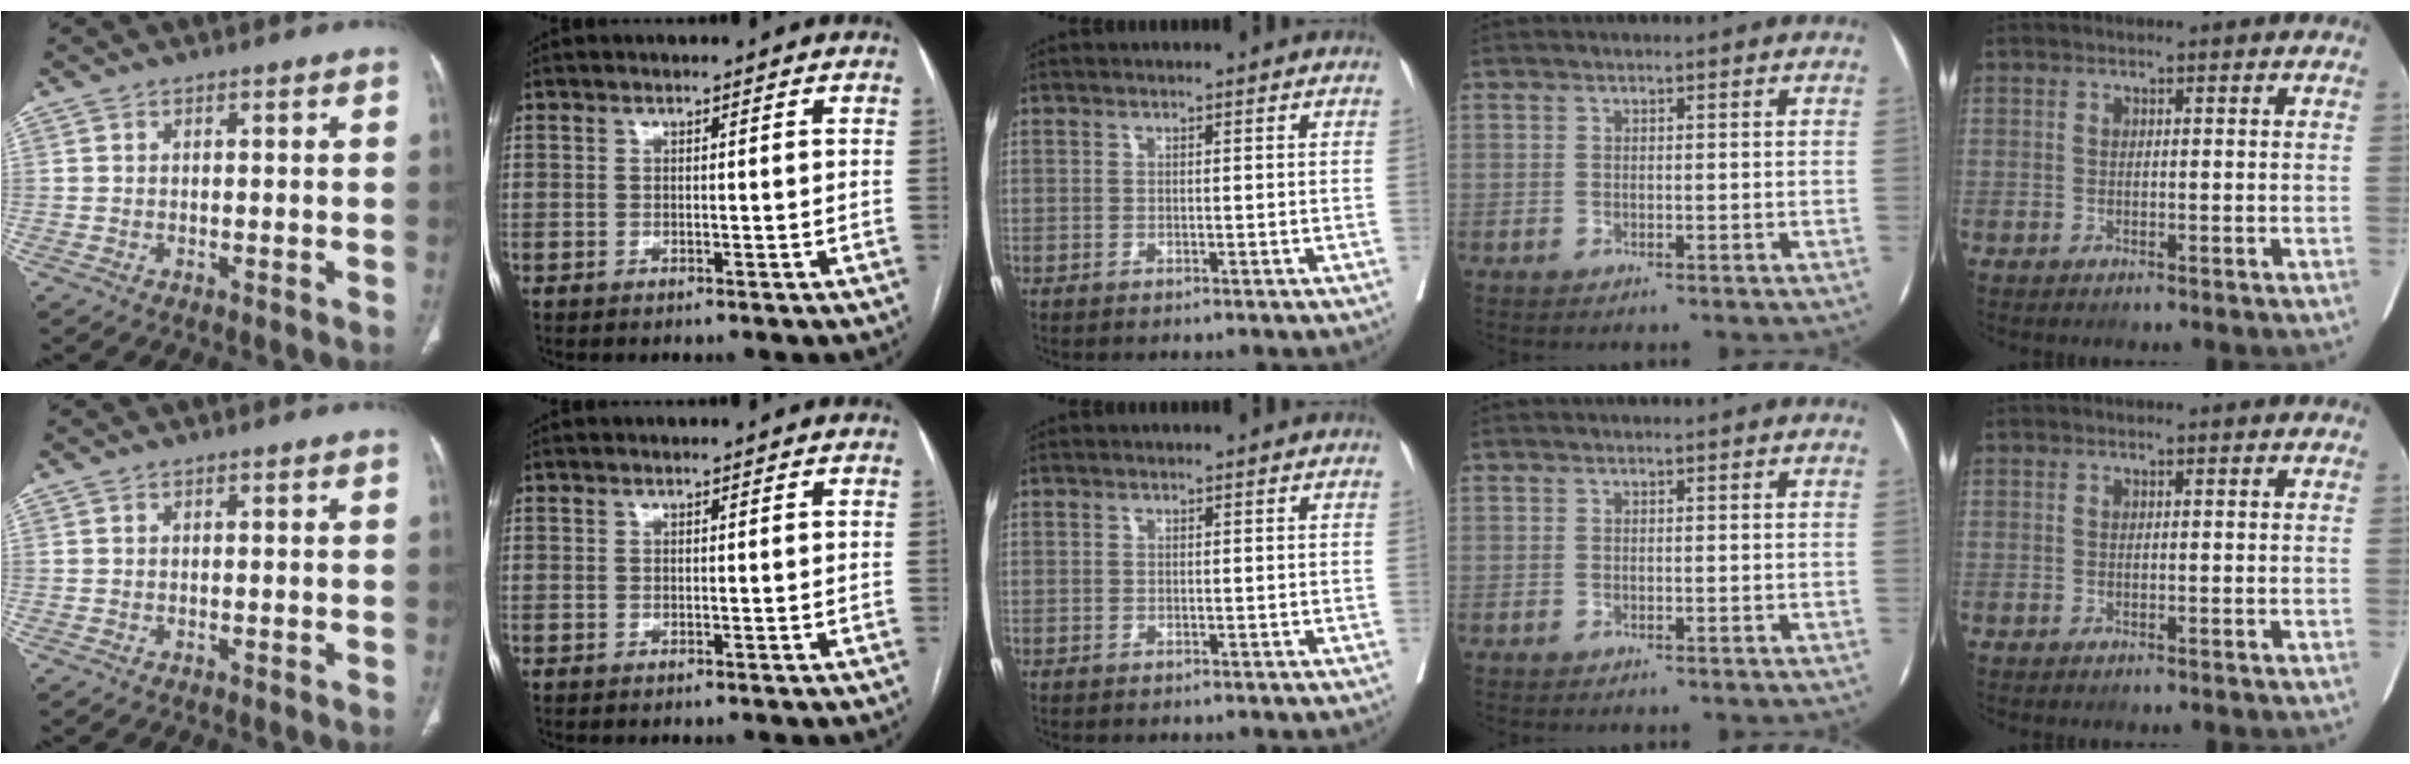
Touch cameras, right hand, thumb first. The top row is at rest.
{}